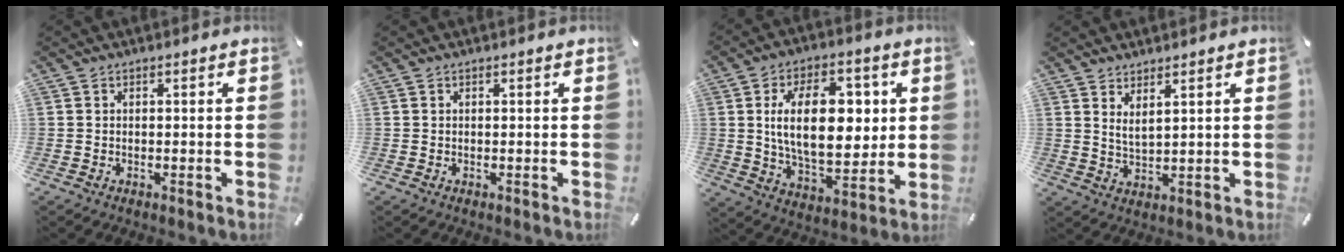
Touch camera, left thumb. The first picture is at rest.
{"total": 0.0}
{"total": 19.1, "force": [3.4, 11.1, 15.1], "torque": [-0.254, 0.002, 0.054]}
{"total": 3.5, "force": [2.8, 0.4, 1.9], "torque": [-0.045, -0.014, 0.052]}